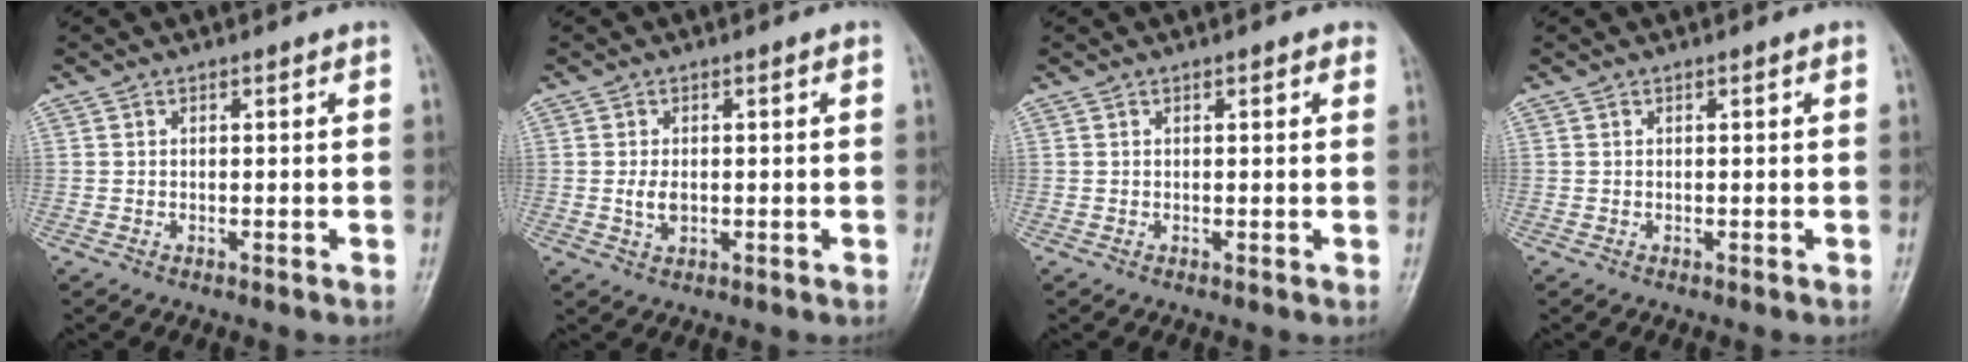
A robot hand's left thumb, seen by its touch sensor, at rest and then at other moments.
{"total": 2.5, "force": [-0.2, 1.6, 1.9], "torque": [-0.036, 0.001, -0.003]}
{"total": 0.9, "force": [0.5, 0.5, 0.6], "torque": [-0.002, 0.001, 0.002]}
{"total": 0.0}